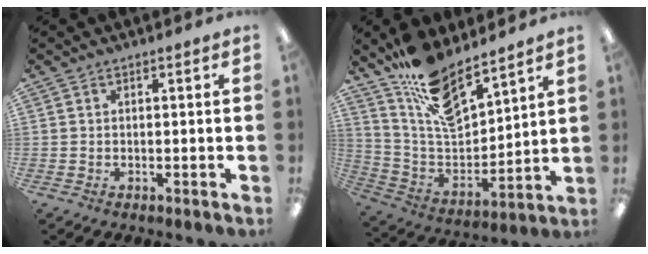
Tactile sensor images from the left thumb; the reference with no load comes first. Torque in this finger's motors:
{"motor_torque": [0.91, 0.32, 1.36, -1.41, 0.14]}